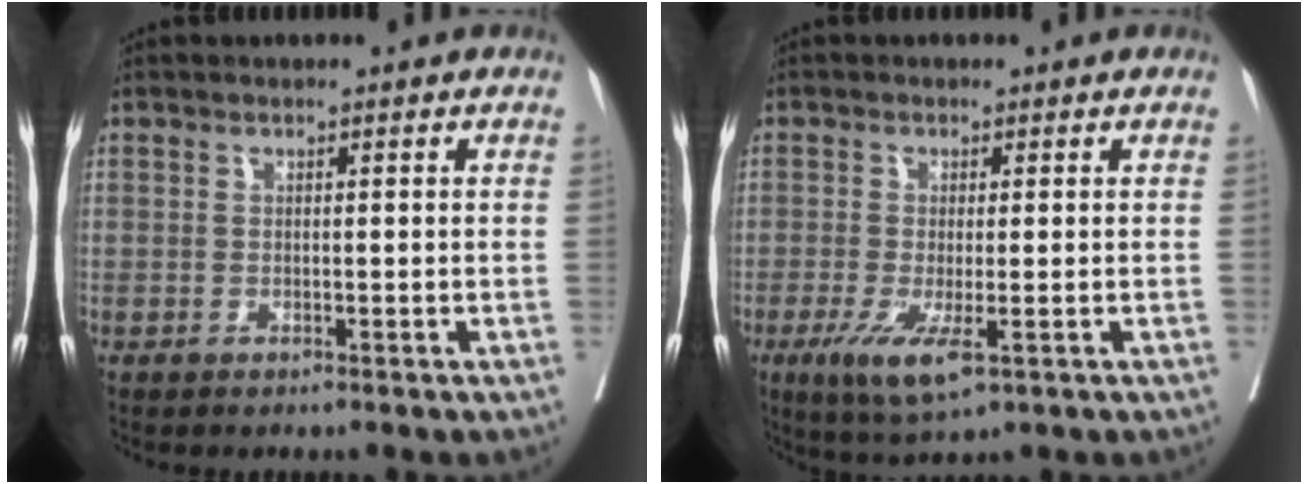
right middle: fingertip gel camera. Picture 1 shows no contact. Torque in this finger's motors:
{"motor_torque": [0.68, -0.39, 0.28, 0.06]}